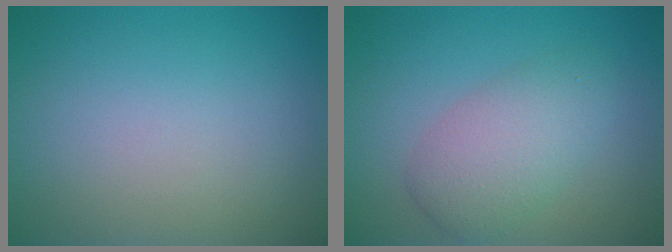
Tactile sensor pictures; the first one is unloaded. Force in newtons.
{"total": 4.1, "press": 4.1, "slide": 0.2}